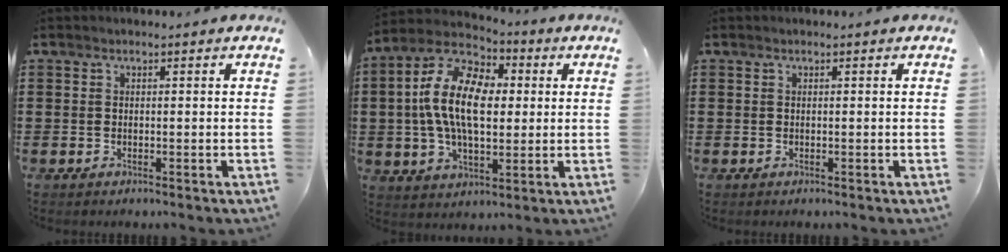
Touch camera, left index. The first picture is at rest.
{"total": 12.9, "force": [1.8, 7.1, 10.7], "torque": [-0.251, -0.005, 0.024]}
{"total": 0.0}